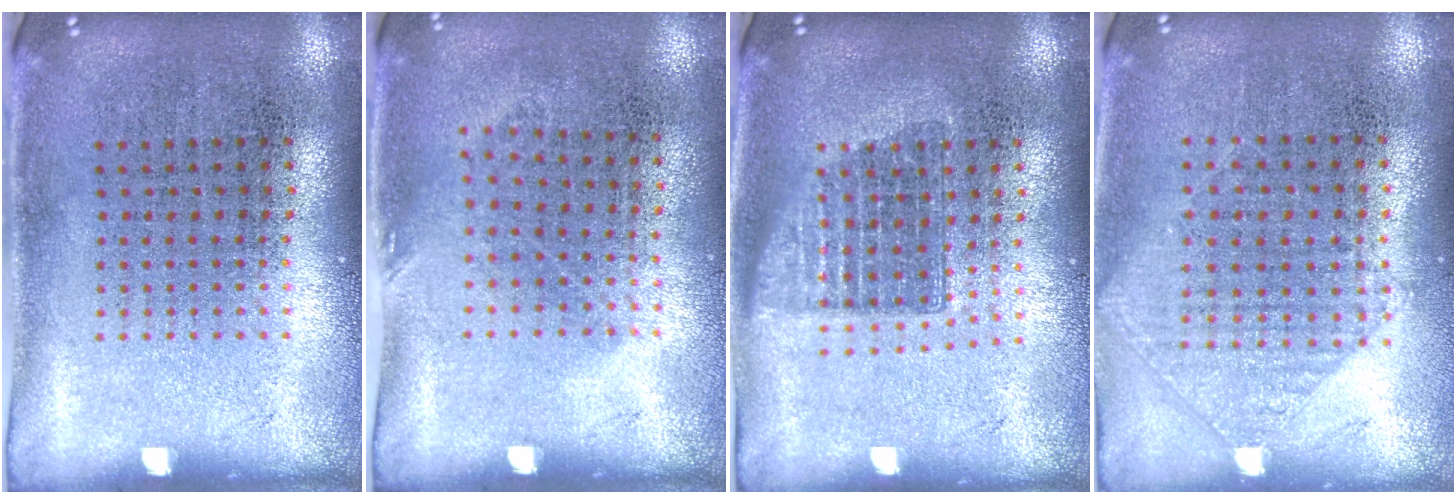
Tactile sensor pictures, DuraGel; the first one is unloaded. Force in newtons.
{"total": 0.9, "press": 0.6, "slide": 0.6}
{"total": 1.3, "press": 1.1, "slide": 0.8}
{"total": 0.9, "press": 0.9, "slide": 0.3}